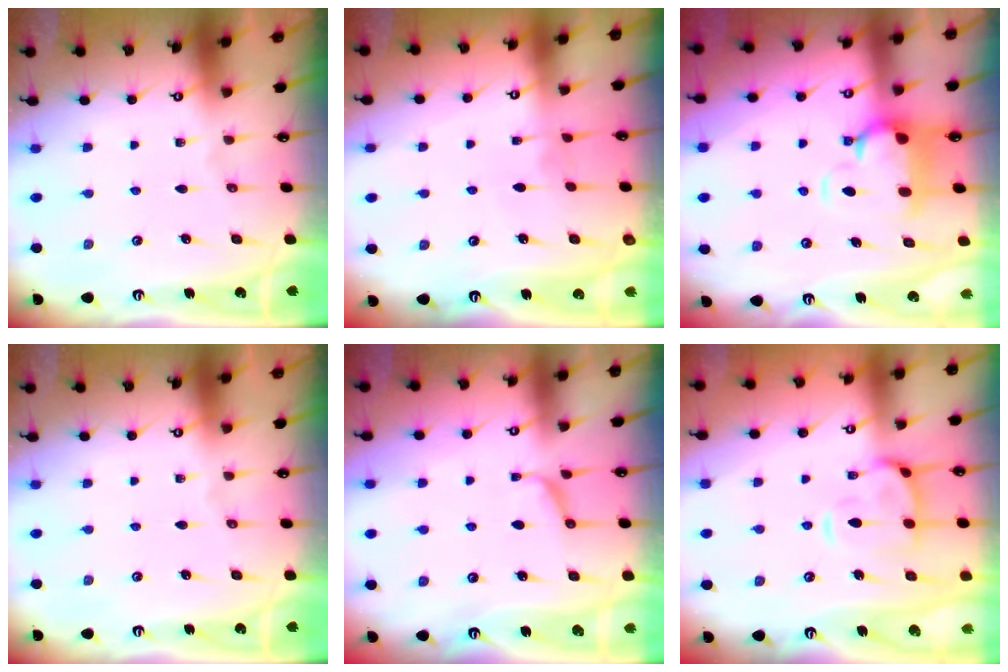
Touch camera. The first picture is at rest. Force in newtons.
{"total": 2.7, "press": 2.6, "slide": 0.2}
{"total": 2.7, "press": 1.9, "slide": 1.9}
{"total": 0.0}
{"total": 1.3, "press": 1.1, "slide": 0.7}
{"total": 4.8, "press": 4.6, "slide": 1.5}